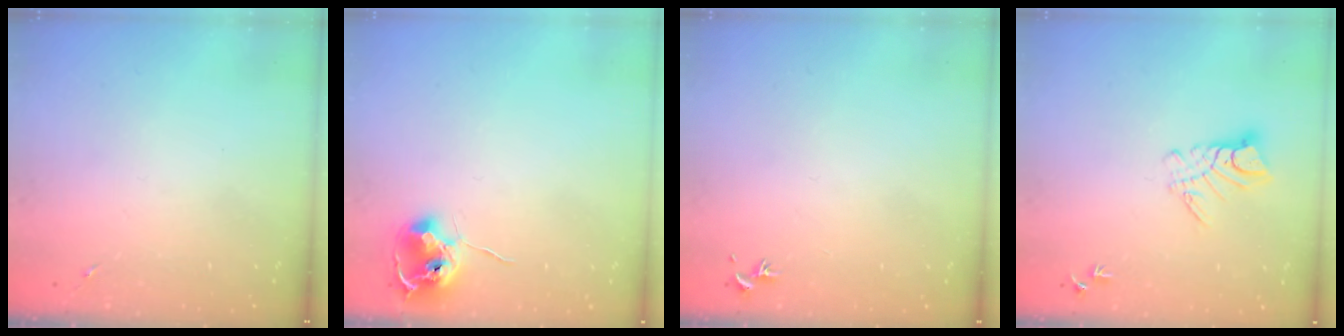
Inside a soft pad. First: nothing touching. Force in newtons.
{"total": 9.1, "press": 9.1, "slide": 0.6}
{"total": 0.8, "press": 0.7, "slide": 0.3}
{"total": 8.5, "press": 8.5, "slide": 0.9}